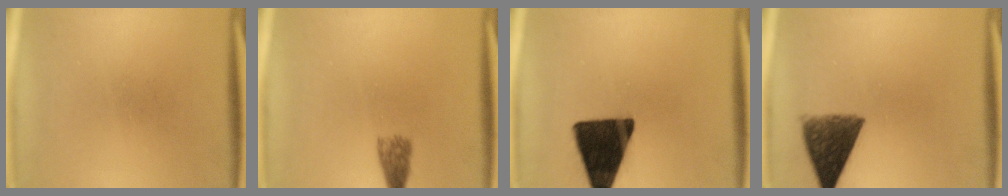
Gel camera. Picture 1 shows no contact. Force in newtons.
{"total": 2.7}
{"total": 16.8}
{"total": 8.7}